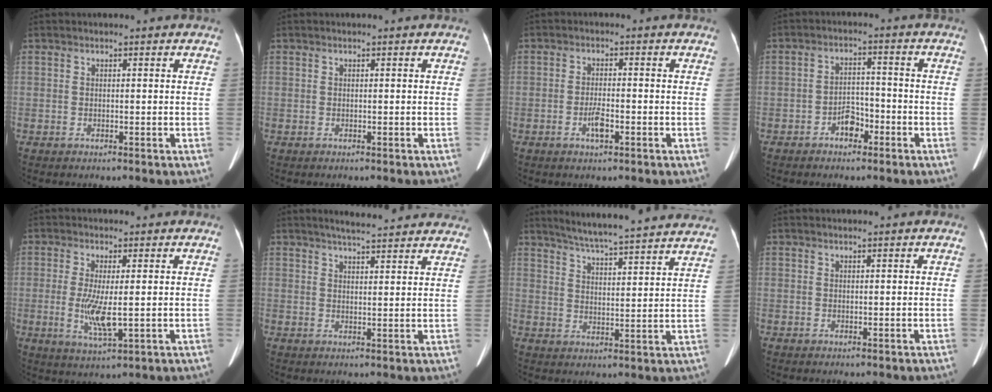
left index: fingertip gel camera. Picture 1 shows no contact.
{"total": 0.0}
{"total": 3.1, "force": [-1.5, 0.8, 2.6], "torque": [-0.052, 0.000, -0.026]}
{"total": 3.9, "force": [-2.4, 2.2, 2.2], "torque": [-0.039, 0.012, -0.041]}
{"total": 6.0, "force": [-0.5, 1.2, 5.9], "torque": [-0.125, -0.016, -0.006]}
{"total": 13.2, "force": [12.0, 1.9, 5.1], "torque": [-0.061, 0.021, 0.140]}
{"total": 21.6, "force": [19.8, 0.7, 8.5], "torque": [-0.130, -0.010, 0.256]}
{"total": 0.0}